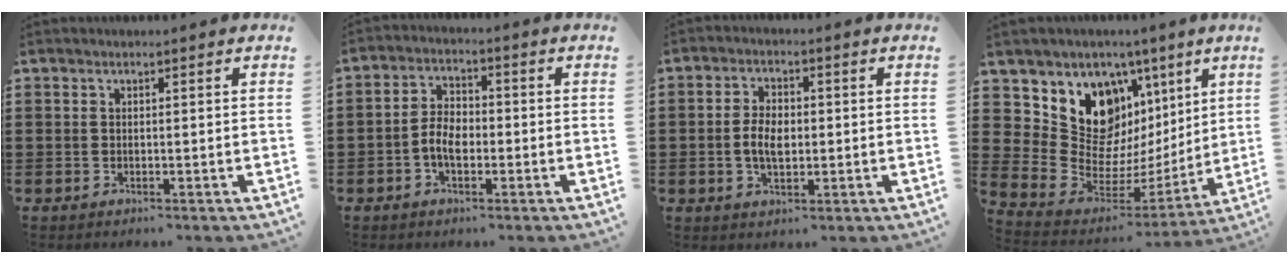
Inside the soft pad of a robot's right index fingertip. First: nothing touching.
{"total": 4.6, "force": [-1.4, 2.7, 3.4], "torque": [-0.083, 0.002, -0.032]}
{"total": 4.6, "force": [-0.4, 2.7, 3.7], "torque": [-0.079, 0.006, -0.010]}
{"total": 12.5, "force": [5.5, 10.1, 4.8], "torque": [-0.103, -0.046, 0.111]}